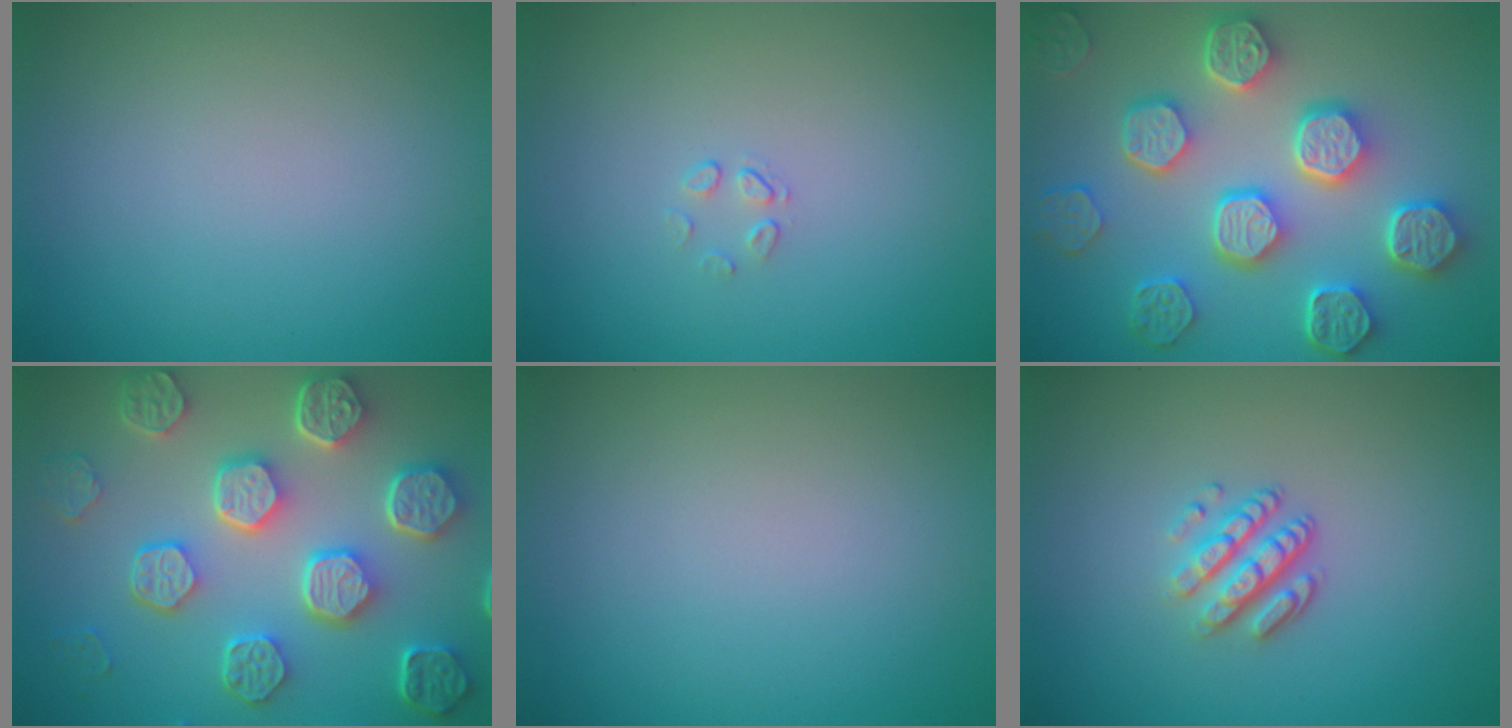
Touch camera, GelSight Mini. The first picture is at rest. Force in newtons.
{"total": 0.7, "press": 0.4, "slide": 0.6}
{"total": 8.1, "press": 6.5, "slide": 4.8}
{"total": 8.6, "press": 6.5, "slide": 5.7}
{"total": 0.0}
{"total": 3.3, "press": 2.4, "slide": 2.2}